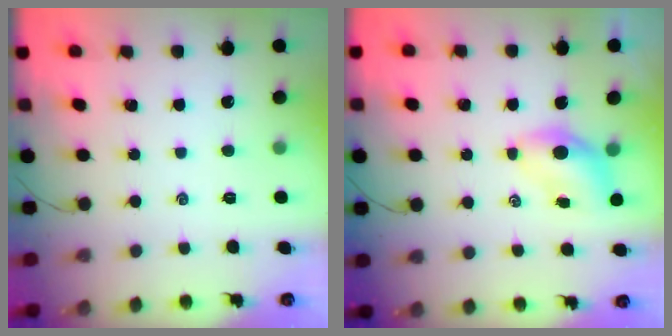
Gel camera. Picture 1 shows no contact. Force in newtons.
{"total": 4.9, "press": 4.8, "slide": 0.7}